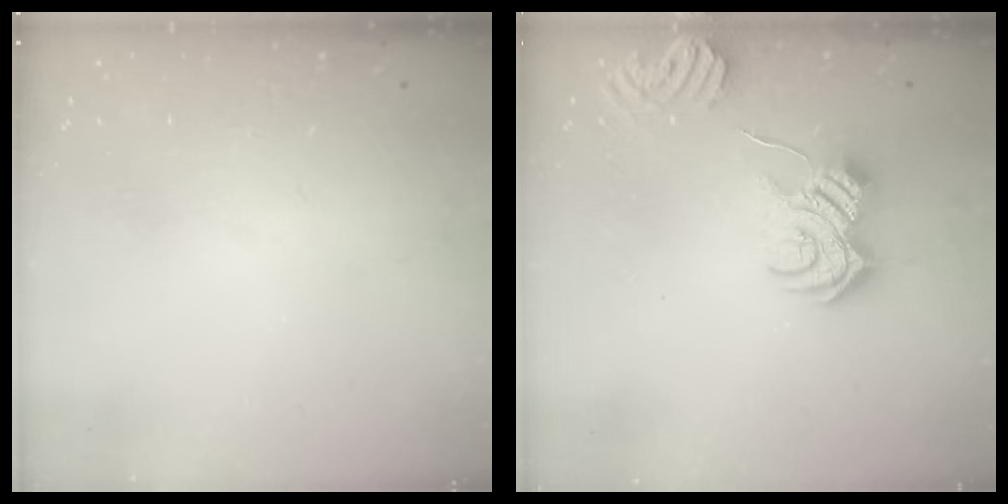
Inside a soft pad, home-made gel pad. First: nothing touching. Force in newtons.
{"total": 11.9, "press": 11.9, "slide": 0.7}